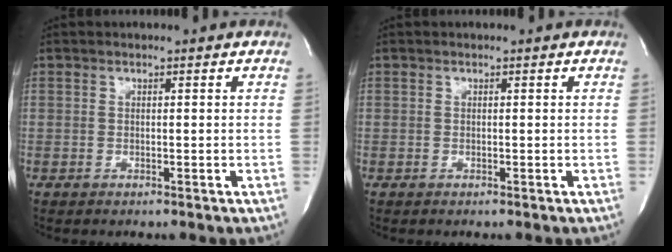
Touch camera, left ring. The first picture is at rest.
{"total": 0.0}